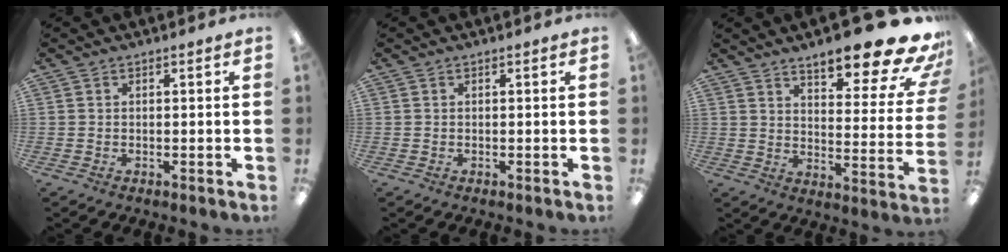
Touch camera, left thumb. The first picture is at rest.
{"total": 0.0}
{"total": 17.4, "force": [13.2, 4.0, 10.5], "torque": [-0.139, -0.105, 0.214]}